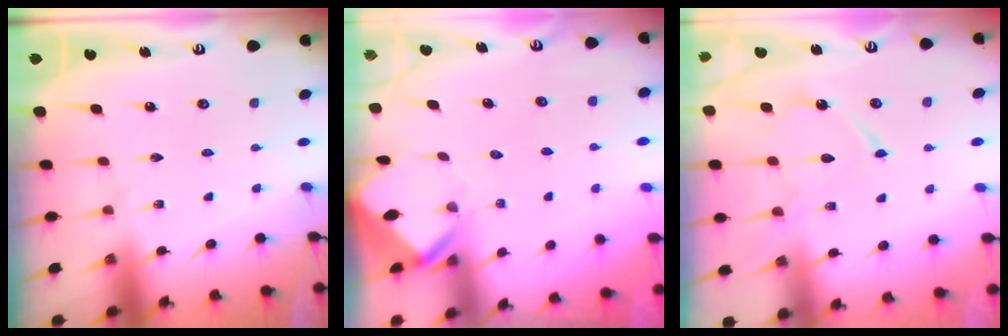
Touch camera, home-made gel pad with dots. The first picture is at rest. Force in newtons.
{"total": 2.8, "press": 2.8, "slide": 0.2}
{"total": 11.2, "press": 11.1, "slide": 1.1}